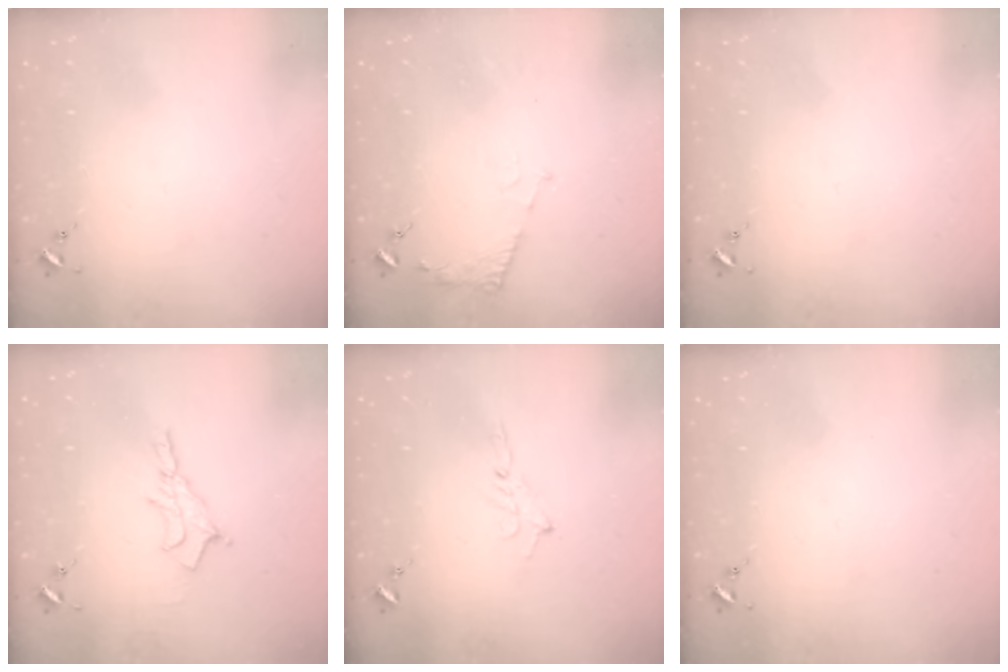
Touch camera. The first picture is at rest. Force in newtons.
{"total": 5.1, "press": 5.1, "slide": 0.7}
{"total": 0.0}
{"total": 10.4, "press": 10.3, "slide": 0.7}
{"total": 2.9, "press": 2.9, "slide": 0.2}
{"total": 0.0}